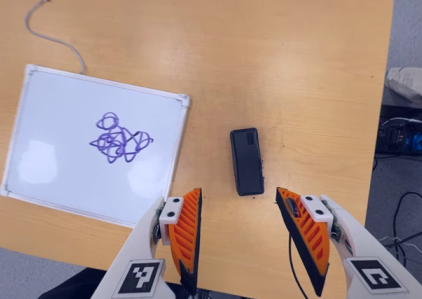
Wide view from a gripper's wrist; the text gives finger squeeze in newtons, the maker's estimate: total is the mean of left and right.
{"total": 0.0}